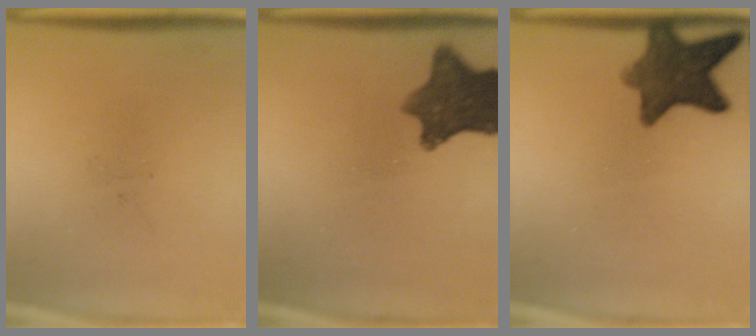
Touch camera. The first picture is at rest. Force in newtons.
{"total": 9.9}
{"total": 9.7}